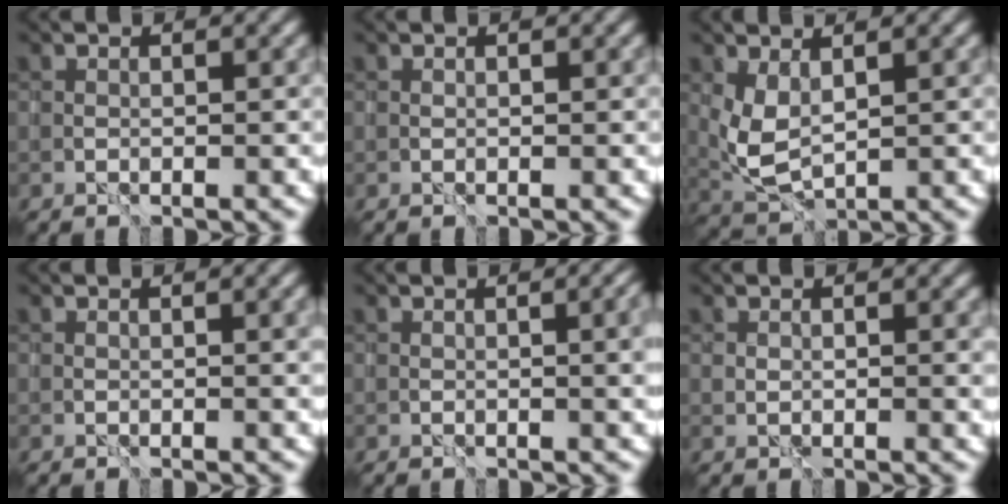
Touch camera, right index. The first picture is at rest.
{"total": 0.6, "force": [0.4, -0.2, -0.4], "torque": [0.009, 0.001, 0.006]}
{"total": 3.2, "force": [1.3, 1.6, 2.4], "torque": [-0.065, -0.004, 0.030]}
{"total": 1.8, "force": [0.5, 0.6, 1.7], "torque": [-0.024, -0.004, 0.012]}
{"total": 4.1, "force": [0.5, 1.5, 3.8], "torque": [-0.034, -0.002, 0.015]}
{"total": 1.0, "force": [0.7, 0.4, 0.5], "torque": [-0.006, -0.006, 0.018]}